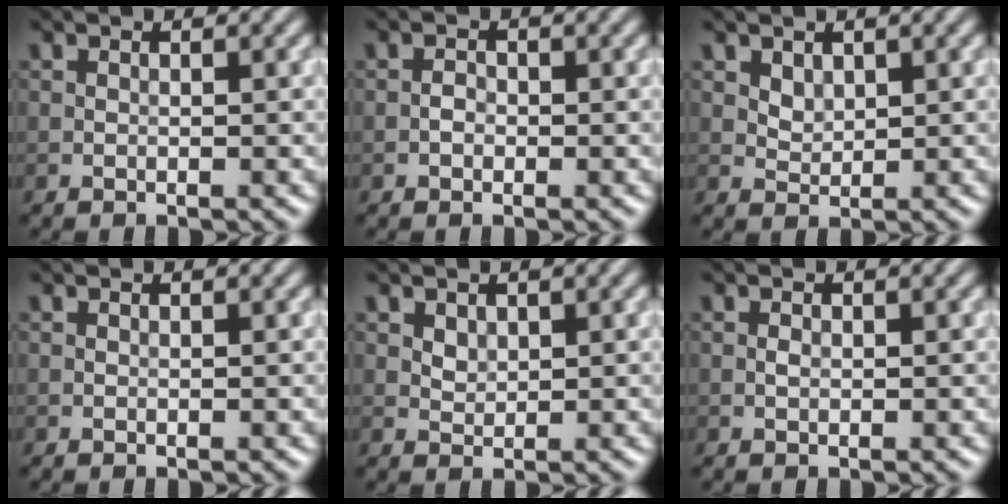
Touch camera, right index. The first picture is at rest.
{"total": 1.0, "force": [-0.4, 0.7, 0.6], "torque": [-0.010, 0.001, -0.010]}
{"total": 1.3, "force": [0.7, 0.9, 0.6], "torque": [-0.011, -0.002, 0.017]}
{"total": 0.0}
{"total": 1.1, "force": [0.6, 0.8, 0.5], "torque": [-0.010, -0.002, 0.014]}
{"total": 0.5, "force": [-0.1, 0.3, 0.4], "torque": [-0.008, 0.001, -0.002]}